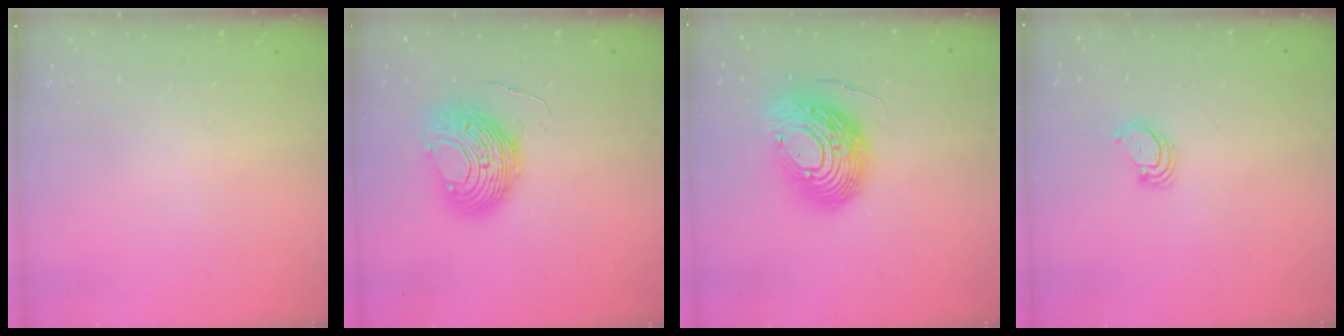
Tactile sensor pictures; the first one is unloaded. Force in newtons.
{"total": 11.0, "press": 11.0, "slide": 1.0}
{"total": 17.1, "press": 16.9, "slide": 2.7}
{"total": 2.9, "press": 2.9, "slide": 0.3}